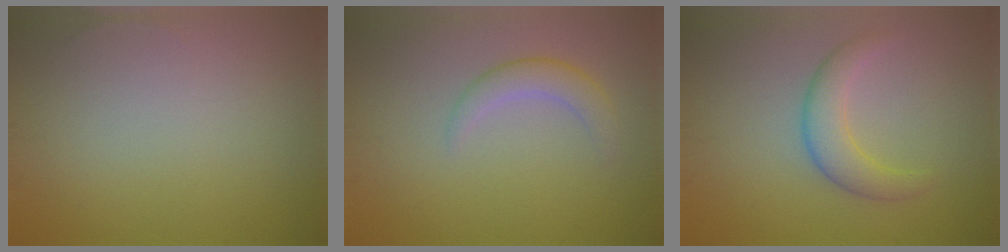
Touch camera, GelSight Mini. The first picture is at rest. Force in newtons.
{"total": 2.3, "press": 2.2, "slide": 0.2}
{"total": 3.0, "press": 3.0, "slide": 0.2}